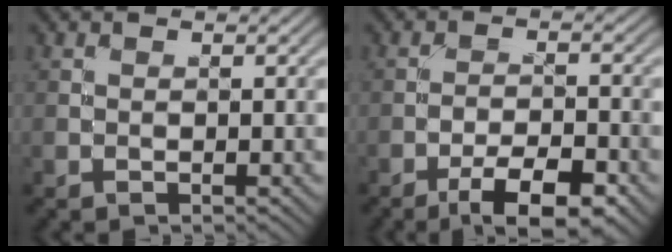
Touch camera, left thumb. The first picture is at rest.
{"total": 7.6, "force": [-4.8, 2.3, 5.3], "torque": [-0.084, 0.005, -0.078]}